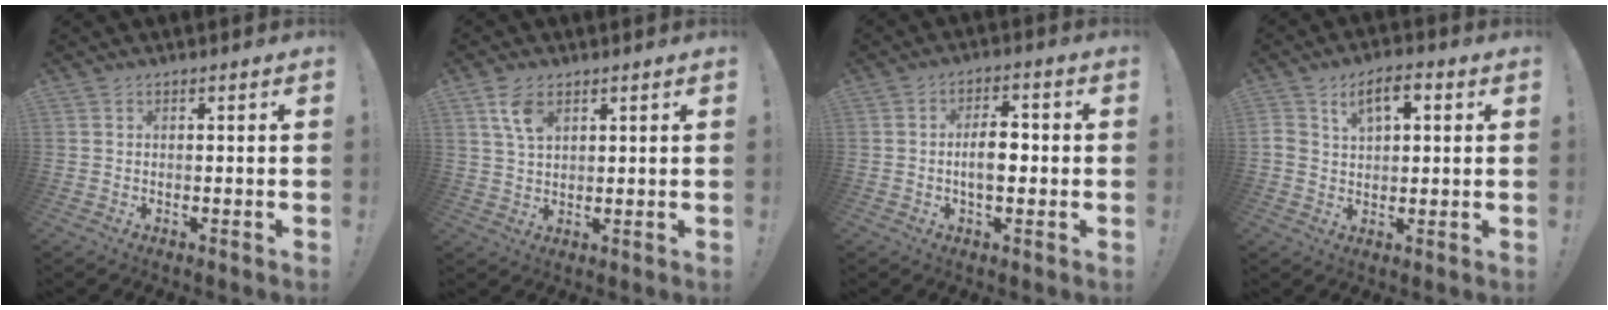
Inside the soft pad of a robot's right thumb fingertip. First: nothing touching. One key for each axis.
{"total": 6.4, "fx": 3.1, "fy": 3.4, "fz": 4.5, "tx": -0.079, "ty": -0.008, "tz": 0.058}
{"total": 7.1, "fx": -1.0, "fy": 3.9, "fz": 5.9, "tx": -0.100, "ty": 0.006, "tz": -0.025}
{"total": 7.4, "fx": 2.7, "fy": 4.2, "fz": 5.4, "tx": -0.083, "ty": 0.003, "tz": 0.047}